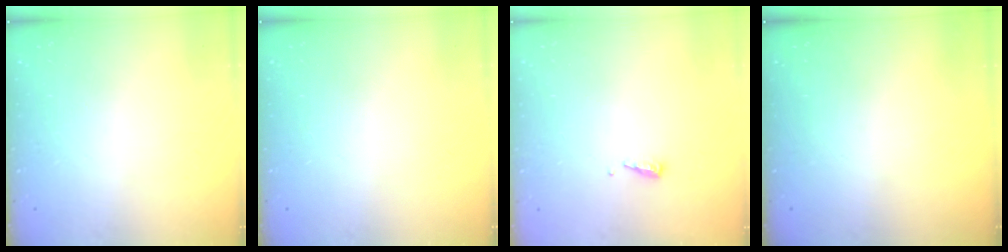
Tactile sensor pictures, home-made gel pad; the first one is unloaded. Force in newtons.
{"total": 0.0}
{"total": 5.3, "press": 5.3, "slide": 0.5}
{"total": 0.0}